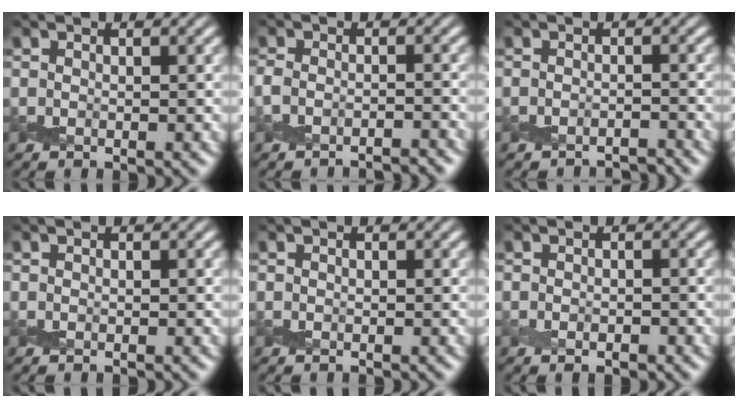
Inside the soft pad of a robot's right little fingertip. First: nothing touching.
{"total": 3.2, "force": [-2.9, 0.8, 1.1], "torque": [-0.019, -0.004, -0.054]}
{"total": 2.6, "force": [-2.6, 0.1, 0.4], "torque": [0.000, 0.000, -0.037]}
{"total": 0.0}
{"total": 0.0}
{"total": 1.0, "force": [-0.5, 0.4, 0.8], "torque": [-0.013, -0.001, -0.007]}